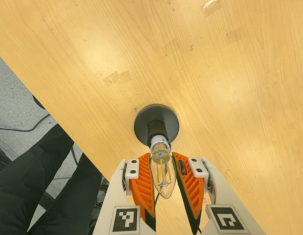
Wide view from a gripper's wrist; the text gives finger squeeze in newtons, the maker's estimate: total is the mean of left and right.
{"total": 11.1, "left": 10.9, "right": 11.3}